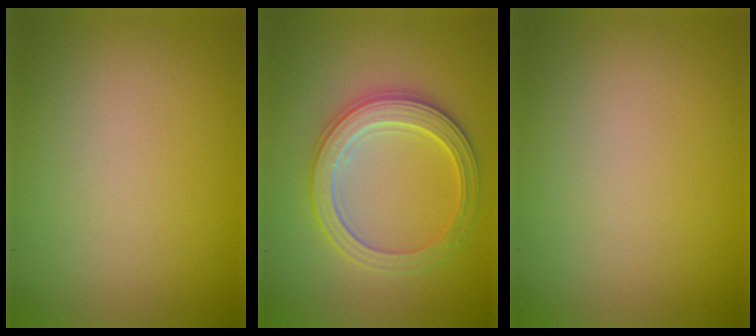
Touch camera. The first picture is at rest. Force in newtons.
{"total": 3.9, "press": 3.8, "slide": 0.9}
{"total": 0.0}